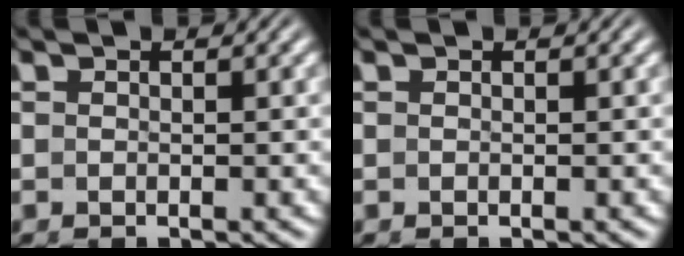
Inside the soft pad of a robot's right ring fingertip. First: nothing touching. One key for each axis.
{"total": 0.0}